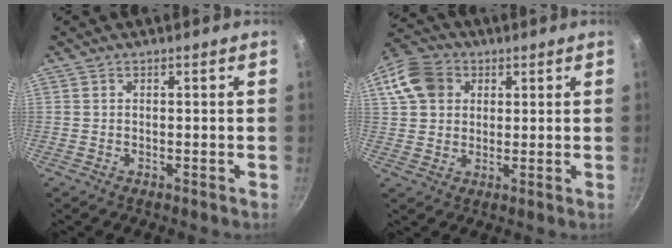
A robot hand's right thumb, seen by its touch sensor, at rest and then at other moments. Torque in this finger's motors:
{"motor_torque": [-0.71, 1.04, -0.03, 0.00, 0.11]}